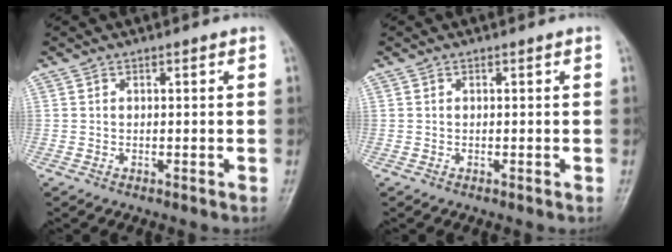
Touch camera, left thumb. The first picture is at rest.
{"total": 0.0}